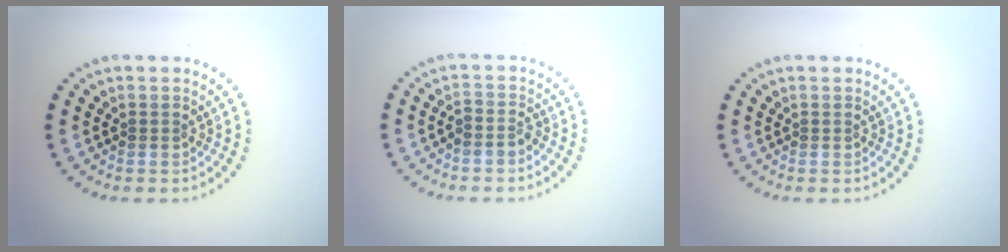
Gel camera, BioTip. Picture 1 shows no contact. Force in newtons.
{"total": 1.5, "press": 1.3, "slide": 0.8}
{"total": 0.0}